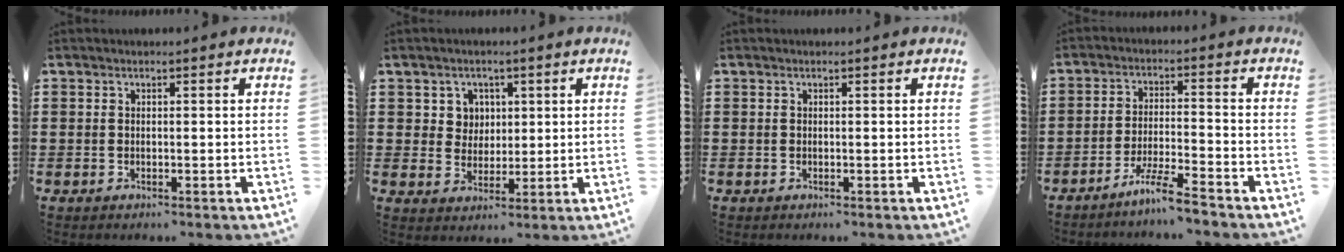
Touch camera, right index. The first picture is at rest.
{"total": 4.1, "force": [1.5, 3.8, 0.8], "torque": [-0.035, 0.012, 0.027]}
{"total": 0.0}
{"total": 5.9, "force": [-5.2, -0.5, 2.8], "torque": [-0.061, -0.011, -0.100]}